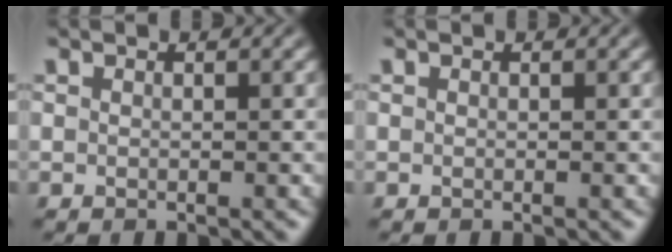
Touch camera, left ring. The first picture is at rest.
{"total": 0.0}